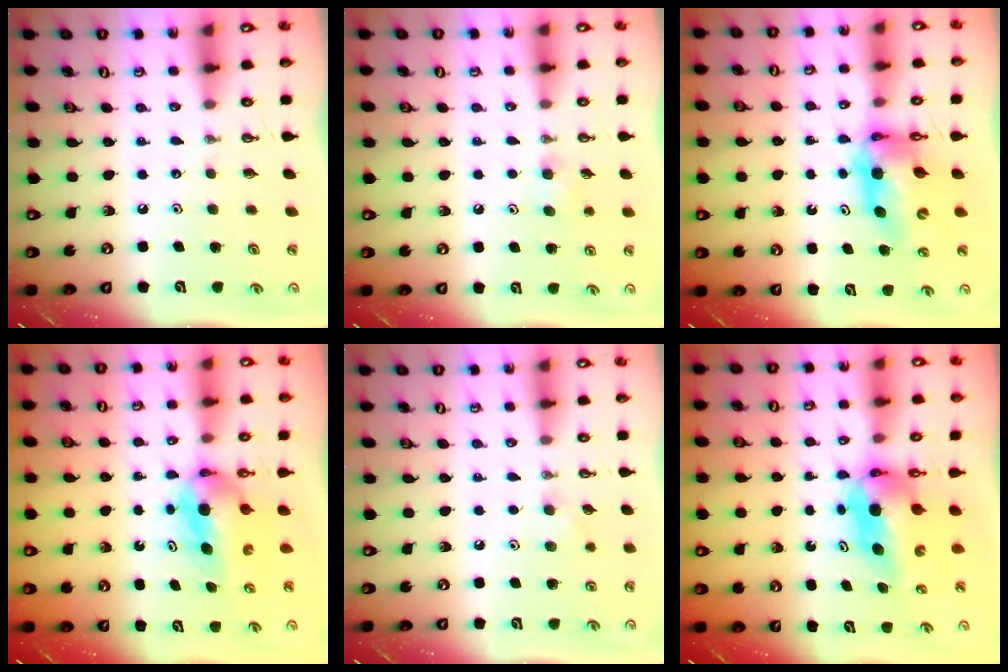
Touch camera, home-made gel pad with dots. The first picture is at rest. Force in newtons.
{"total": 4.8, "press": 4.2, "slide": 2.3}
{"total": 11.2, "press": 11.1, "slide": 1.0}
{"total": 5.8, "press": 4.9, "slide": 3.1}
{"total": 7.2, "press": 6.6, "slide": 3.0}
{"total": 6.1, "press": 6.1, "slide": 0.4}